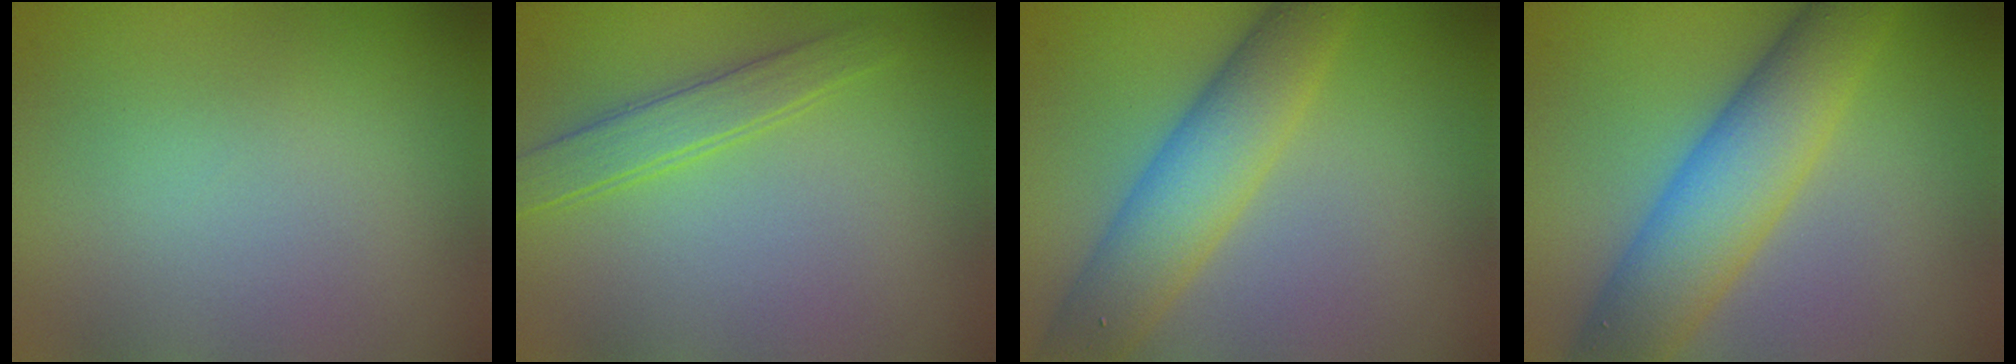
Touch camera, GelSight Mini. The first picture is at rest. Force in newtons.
{"total": 2.4, "press": 2.4, "slide": 0.1}
{"total": 5.9, "press": 5.9, "slide": 0.2}
{"total": 7.7, "press": 7.7, "slide": 0.0}